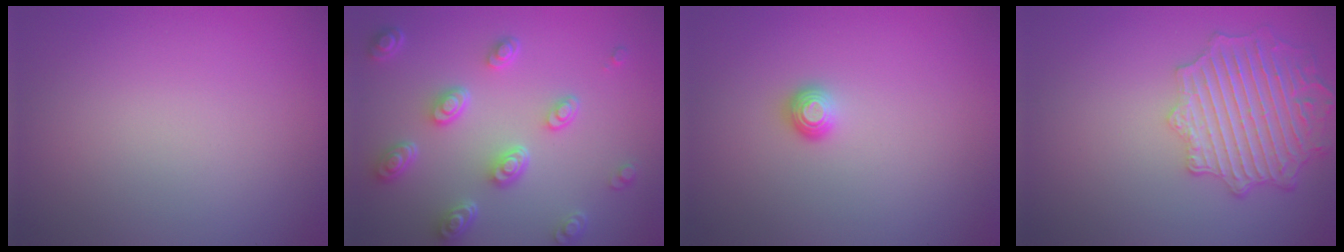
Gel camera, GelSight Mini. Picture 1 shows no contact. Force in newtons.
{"total": 5.3, "press": 4.0, "slide": 3.5}
{"total": 1.1, "press": 1.0, "slide": 0.4}
{"total": 6.4, "press": 5.6, "slide": 3.1}